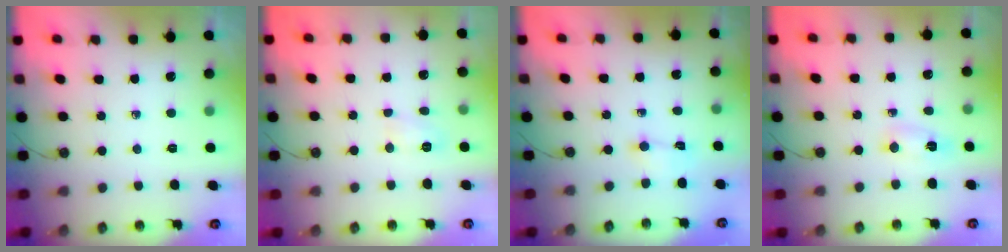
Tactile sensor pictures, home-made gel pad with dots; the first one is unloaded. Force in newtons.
{"total": 4.3, "press": 4.2, "slide": 0.6}
{"total": 1.5, "press": 1.3, "slide": 0.7}
{"total": 2.6, "press": 2.3, "slide": 1.1}